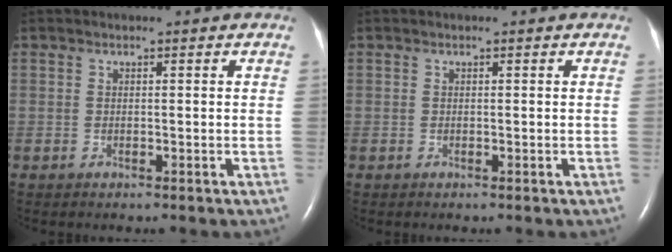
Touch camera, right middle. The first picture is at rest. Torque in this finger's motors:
{"motor_torque": [0.00, 0.00, 0.00, 0.00]}